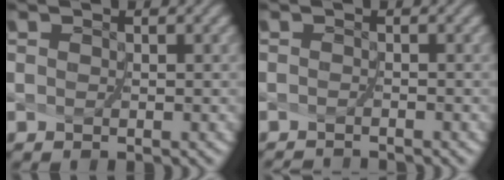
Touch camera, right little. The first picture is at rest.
{"total": 1.7, "force": [-1.5, -0.5, -0.3], "torque": [-0.002, -0.013, -0.027]}